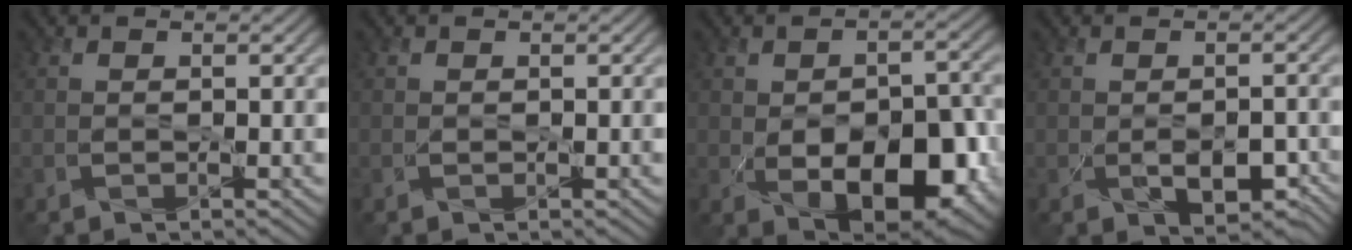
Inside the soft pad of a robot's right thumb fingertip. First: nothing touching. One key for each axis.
{"total": 0.0}
{"total": 12.7, "fx": -3.7, "fy": 7.1, "fz": 9.9, "tx": -0.139, "ty": -0.018, "tz": -0.049}
{"total": 5.0, "fx": -1.6, "fy": 2.9, "fz": 3.7, "tx": -0.059, "ty": -0.021, "tz": -0.012}